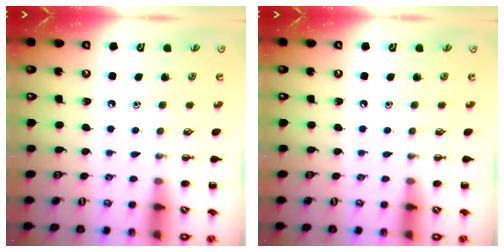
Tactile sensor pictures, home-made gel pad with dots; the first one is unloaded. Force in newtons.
{"total": 0.0}